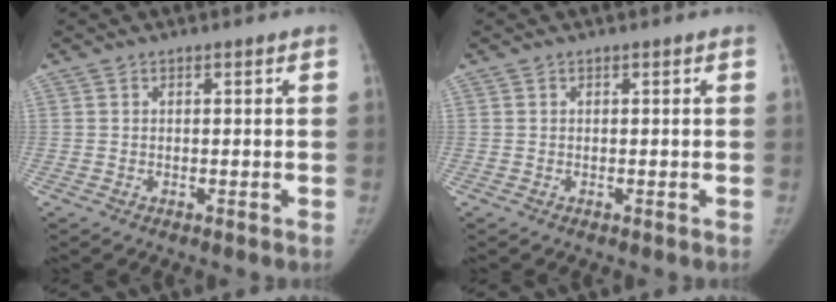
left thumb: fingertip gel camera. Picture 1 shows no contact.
{"total": 0.0}